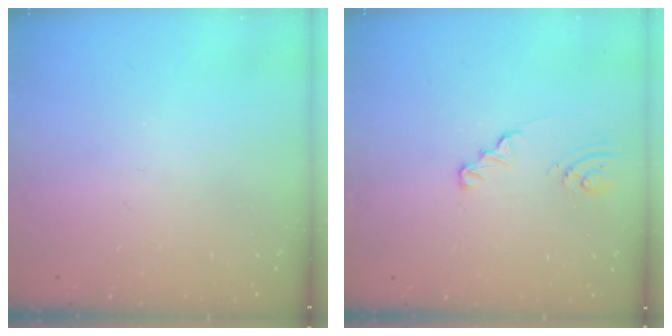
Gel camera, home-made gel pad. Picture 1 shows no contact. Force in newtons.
{"total": 2.0, "press": 2.0, "slide": 0.2}